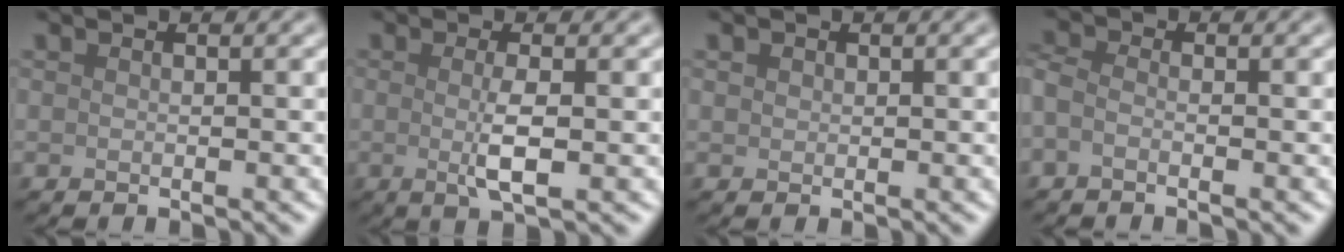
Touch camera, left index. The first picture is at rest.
{"total": 2.7, "force": [-0.1, 0.5, 2.7], "torque": [-0.053, -0.005, -0.002]}
{"total": 0.6, "force": [0.3, 0.5, 0.1], "torque": [0.001, -0.001, 0.005]}
{"total": 1.5, "force": [-0.8, 0.9, 0.9], "torque": [-0.022, -0.003, -0.020]}